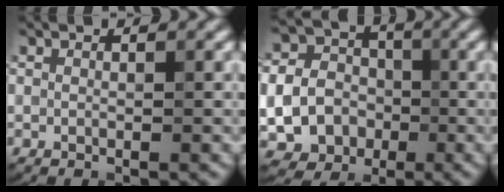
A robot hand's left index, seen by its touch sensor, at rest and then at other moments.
{"total": 14.5, "force": [-3.3, 13.2, 5.2], "torque": [-0.148, -0.018, -0.072]}